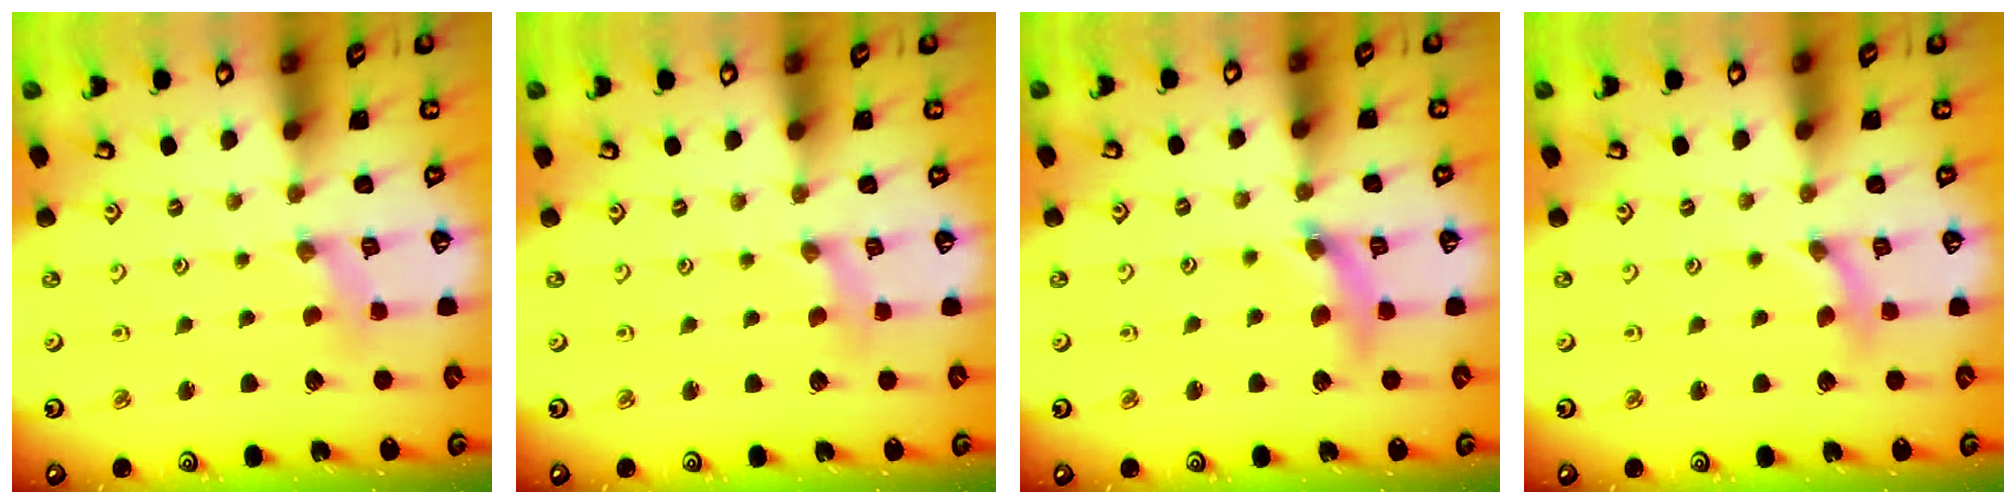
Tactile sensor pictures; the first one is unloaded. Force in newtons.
{"total": 0.0}
{"total": 8.2, "press": 8.1, "slide": 0.8}
{"total": 1.1, "press": 1.1, "slide": 0.2}